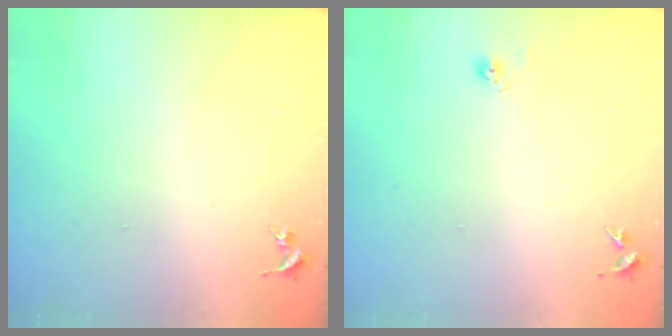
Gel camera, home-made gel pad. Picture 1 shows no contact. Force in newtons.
{"total": 2.9, "press": 2.6, "slide": 1.4}